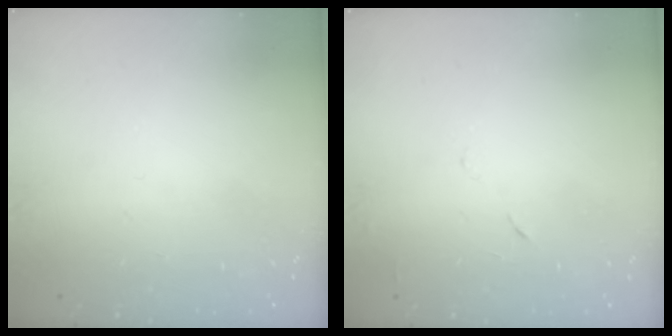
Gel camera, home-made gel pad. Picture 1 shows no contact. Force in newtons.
{"total": 3.9, "press": 3.8, "slide": 0.9}